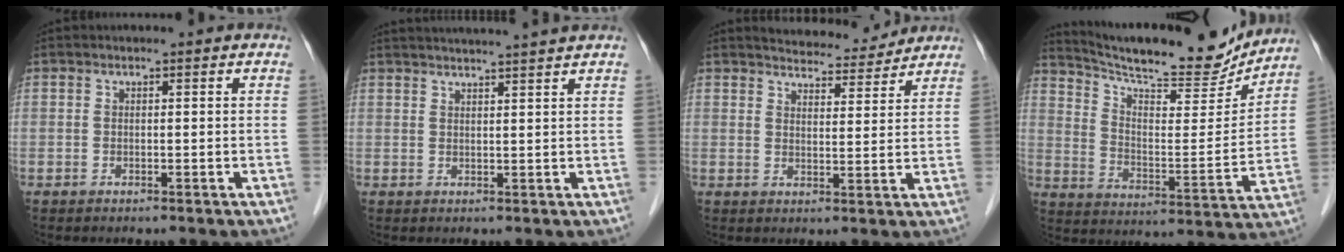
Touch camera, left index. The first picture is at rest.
{"total": 9.9, "force": [9.1, -1.6, 3.5], "torque": [-0.050, 0.010, 0.119]}
{"total": 7.9, "force": [7.7, 1.4, 1.3], "torque": [-0.020, 0.001, 0.102]}
{"total": 20.2, "force": [18.9, 2.6, 6.8], "torque": [-0.120, -0.029, 0.277]}